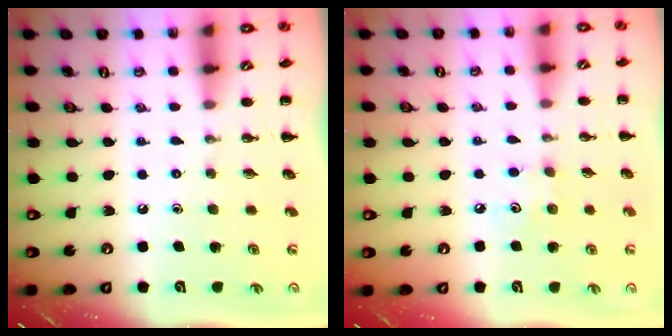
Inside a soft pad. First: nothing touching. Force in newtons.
{"total": 4.5, "press": 4.4, "slide": 1.1}